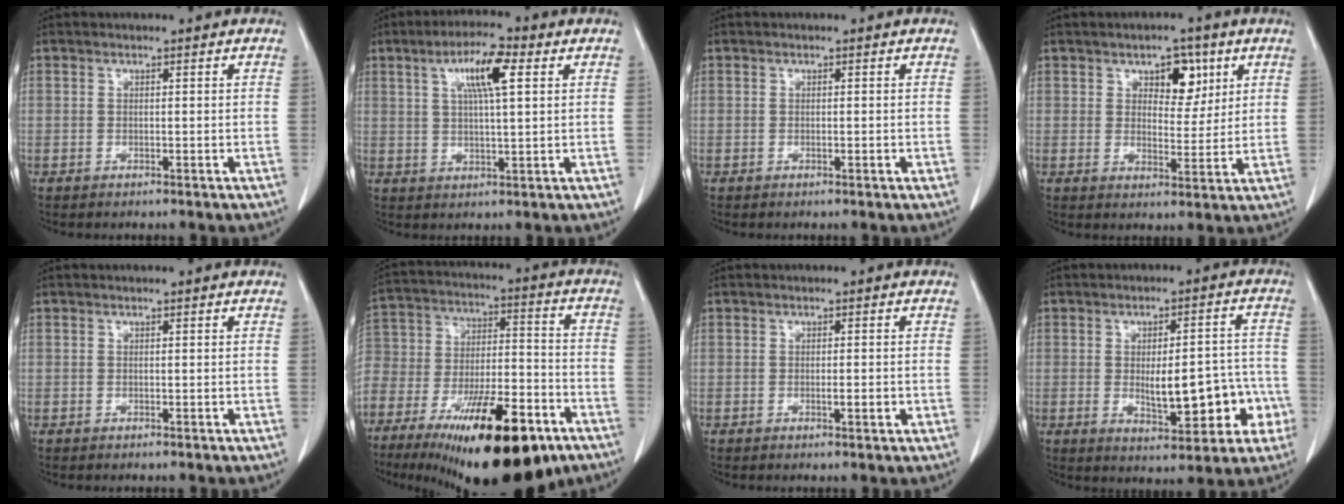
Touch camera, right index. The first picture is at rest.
{"total": 7.9, "force": [3.1, 1.2, 7.2], "torque": [-0.132, 0.011, 0.052]}
{"total": 0.6, "force": [-0.2, 0.1, 0.6], "torque": [-0.012, -0.001, -0.002]}
{"total": 6.0, "force": [2.9, 3.3, 4.0], "torque": [-0.051, 0.007, 0.044]}
{"total": 0.0}
{"total": 28.6, "force": [-17.8, 10.7, 19.6], "torque": [-0.358, -0.011, -0.294]}
{"total": 1.9, "force": [-0.6, 0.3, 1.8], "torque": [-0.031, -0.002, -0.007]}
{"total": 11.6, "force": [-2.6, 4.3, 10.5], "torque": [-0.134, 0.022, -0.022]}